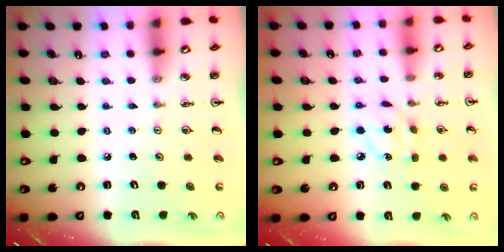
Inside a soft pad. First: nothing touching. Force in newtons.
{"total": 5.3, "press": 5.3, "slide": 0.3}